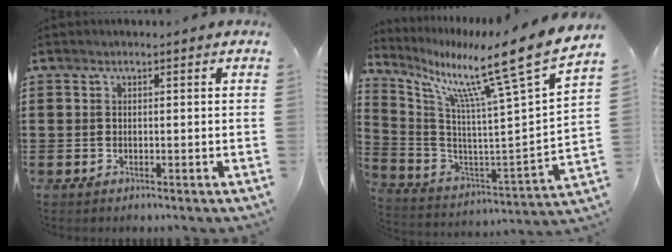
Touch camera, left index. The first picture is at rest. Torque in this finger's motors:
{"motor_torque": [2.14, 0.00, 0.32, 0.21]}